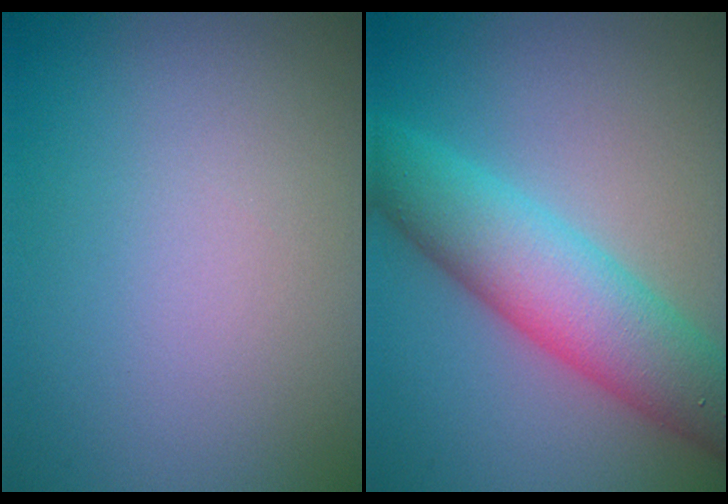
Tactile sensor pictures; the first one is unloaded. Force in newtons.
{"total": 7.6, "press": 7.6, "slide": 0.0}